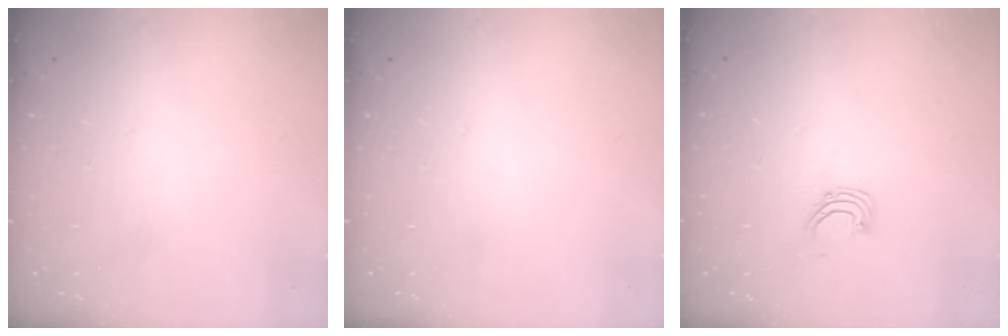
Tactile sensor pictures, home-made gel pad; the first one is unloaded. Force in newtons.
{"total": 0.0}
{"total": 2.7, "press": 2.7, "slide": 0.2}